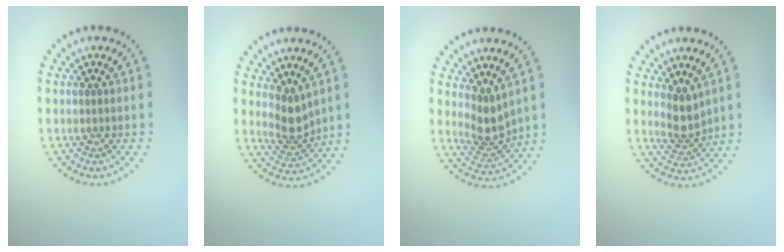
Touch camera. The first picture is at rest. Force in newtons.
{"total": 2.8, "press": 2.2, "slide": 1.8}
{"total": 2.8, "press": 2.2, "slide": 1.8}
{"total": 2.7, "press": 2.1, "slide": 1.7}